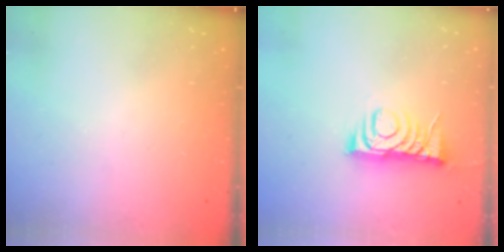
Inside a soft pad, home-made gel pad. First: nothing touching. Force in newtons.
{"total": 8.1, "press": 8.1, "slide": 0.1}